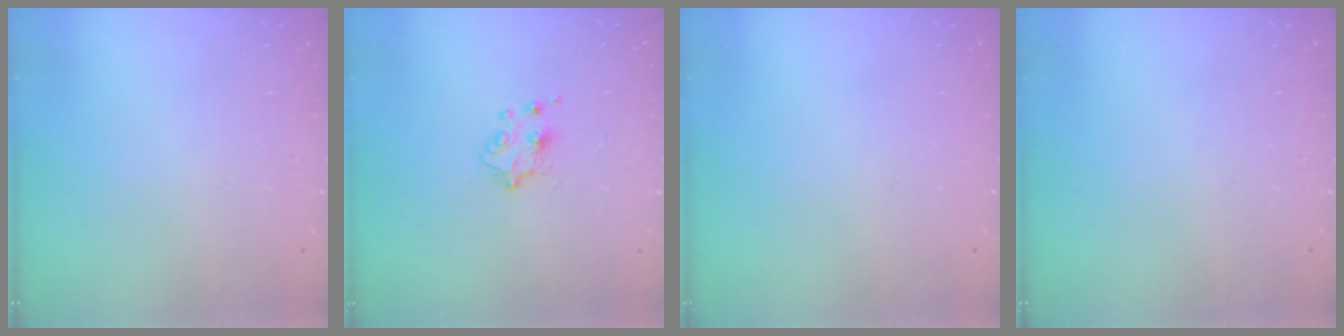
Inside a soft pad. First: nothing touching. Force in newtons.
{"total": 5.3, "press": 5.2, "slide": 0.6}
{"total": 0.0}
{"total": 0.0}